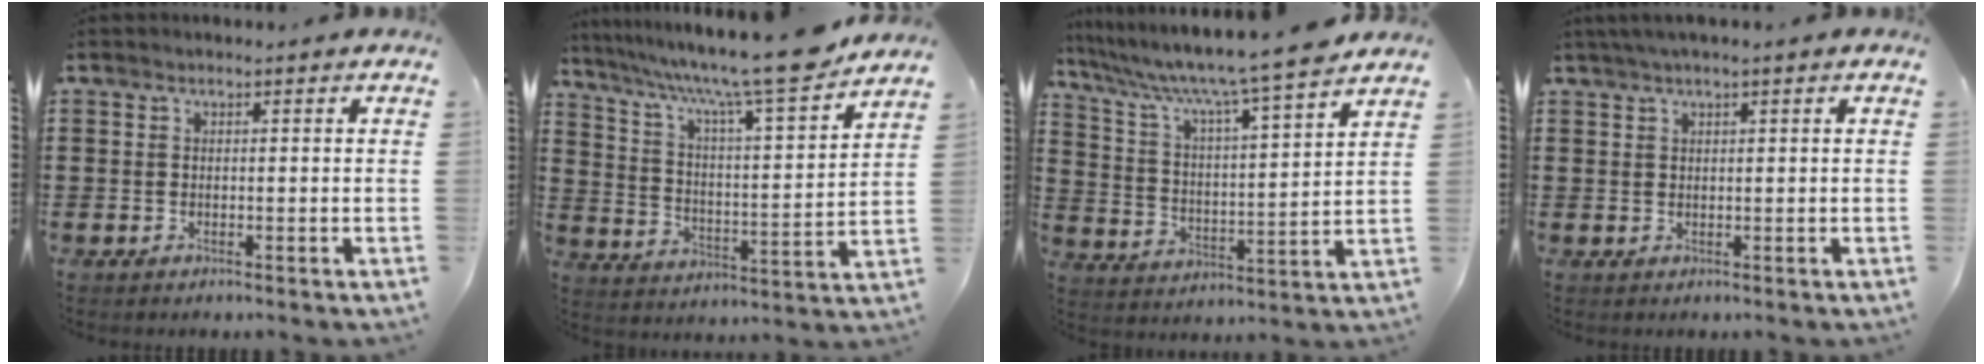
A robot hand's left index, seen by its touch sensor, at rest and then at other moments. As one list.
[{"total": 12.3, "force": [10.2, 0.1, 7.0], "torque": [-0.152, -0.067, 0.165]}, {"total": 7.8, "force": [6.7, -0.8, 3.8], "torque": [-0.106, -0.057, 0.104]}, {"total": 1.4, "force": [0.7, 0.0, 1.2], "torque": [-0.023, 0.000, 0.014]}]